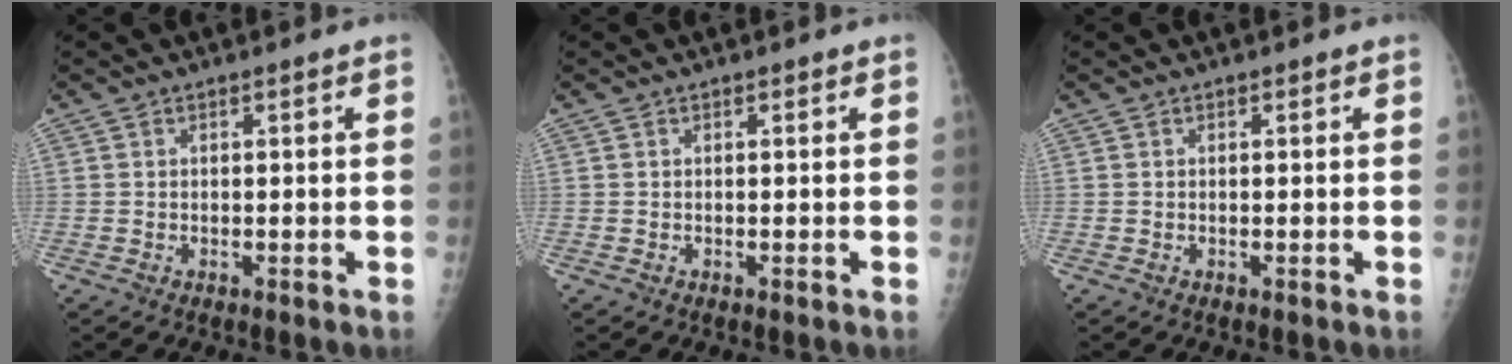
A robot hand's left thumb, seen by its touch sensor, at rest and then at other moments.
{"total": 0.0}
{"total": 0.0}